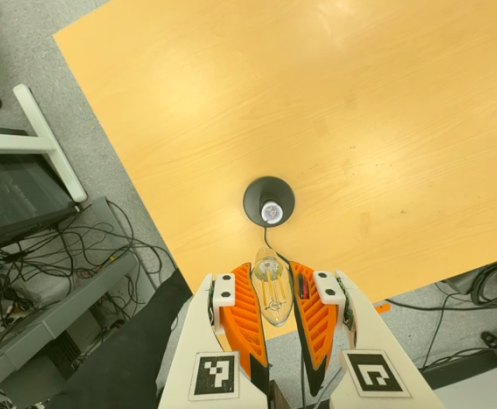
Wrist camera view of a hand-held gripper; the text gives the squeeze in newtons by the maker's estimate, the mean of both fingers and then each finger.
{"total": 21.4, "left": 25.8, "right": 16.9}